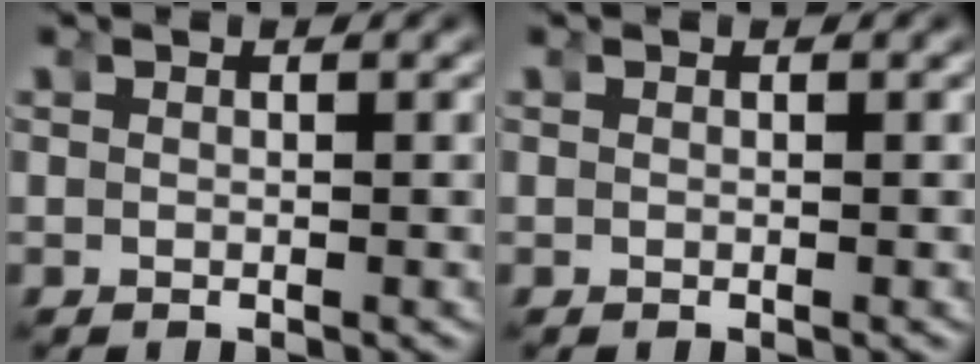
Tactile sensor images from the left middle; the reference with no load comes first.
{"total": 0.0}